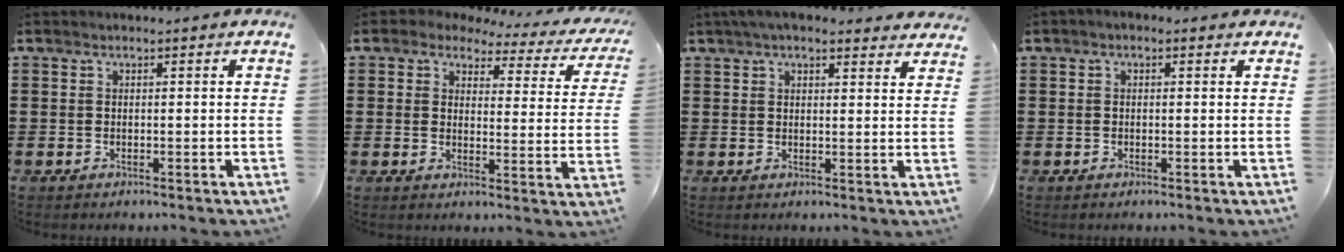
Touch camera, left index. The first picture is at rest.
{"total": 3.2, "force": [2.4, 1.5, 1.4], "torque": [-0.044, -0.009, 0.036]}
{"total": 4.5, "force": [3.8, 0.9, 2.2], "torque": [-0.053, 0.000, 0.071]}
{"total": 0.7, "force": [-0.3, 0.4, 0.5], "torque": [-0.010, 0.001, -0.006]}